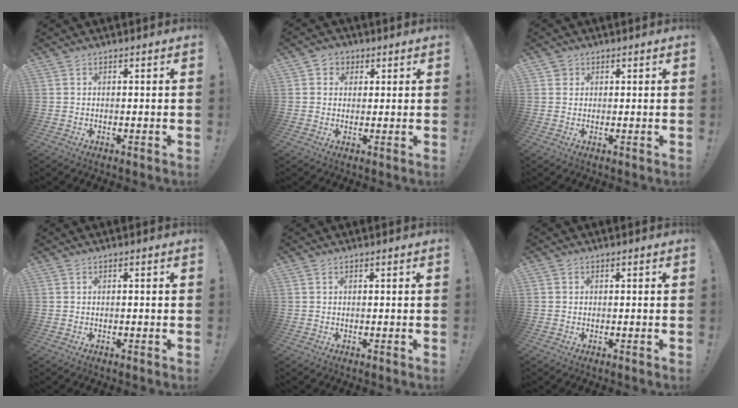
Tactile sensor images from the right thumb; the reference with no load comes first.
{"total": 3.3, "force": [0.4, 3.2, 0.6], "torque": [-0.004, 0.000, 0.006]}
{"total": 1.6, "force": [0.8, 1.4, 0.3], "torque": [-0.005, 0.000, 0.015]}
{"total": 0.0}
{"total": 0.0}
{"total": 0.6, "force": [0.1, 0.6, -0.1], "torque": [0.002, 0.002, 0.003]}